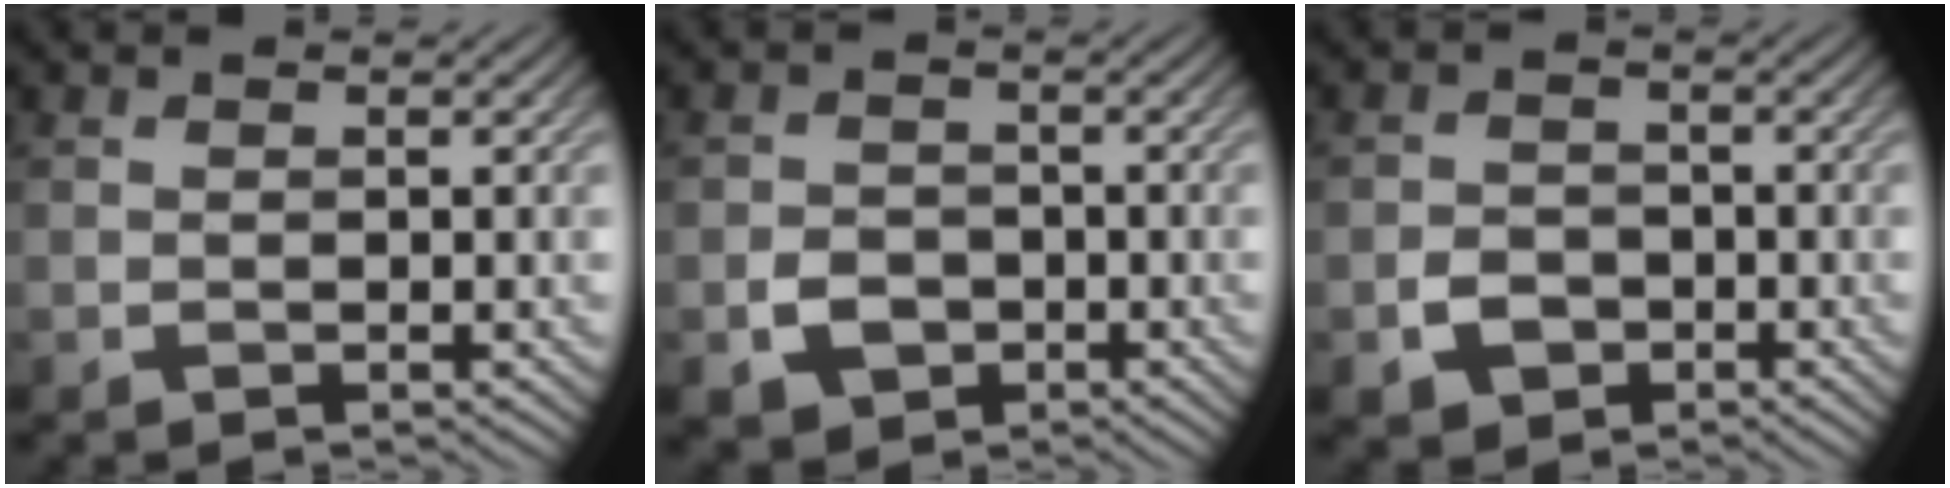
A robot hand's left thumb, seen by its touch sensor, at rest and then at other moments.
{"total": 3.4, "force": [-1.4, 2.7, 1.5], "torque": [-0.029, -0.005, -0.027]}
{"total": 3.2, "force": [-1.6, 2.5, 1.3], "torque": [-0.027, -0.003, -0.032]}